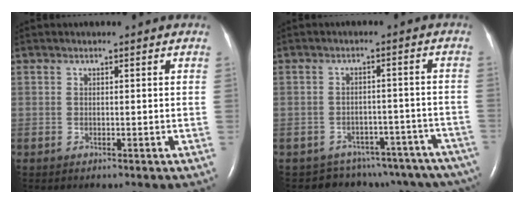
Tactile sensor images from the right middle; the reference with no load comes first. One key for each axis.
{"total": 14.7, "fx": -12.8, "fy": 6.5, "fz": 3.1, "tx": -0.026, "ty": 0.039, "tz": -0.139}